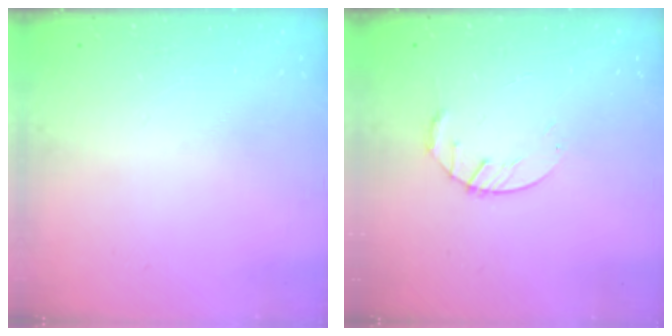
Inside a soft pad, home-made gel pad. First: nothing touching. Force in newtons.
{"total": 3.6, "press": 3.6, "slide": 0.6}